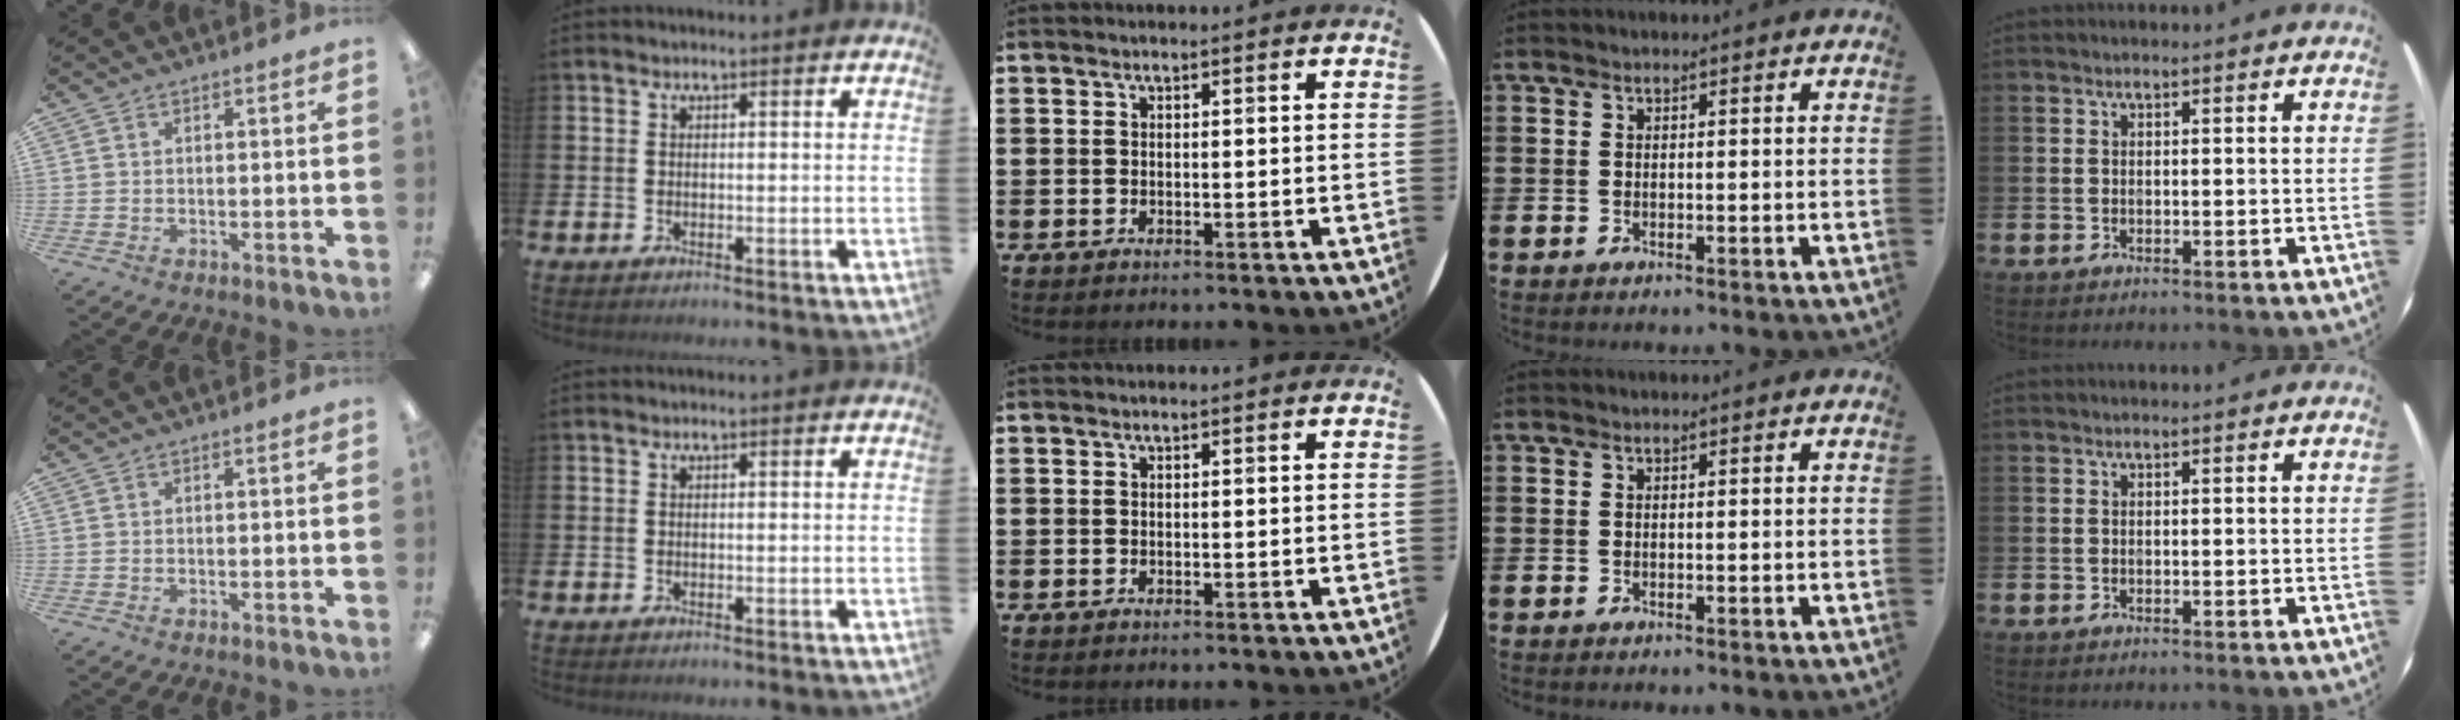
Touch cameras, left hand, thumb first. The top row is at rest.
{}